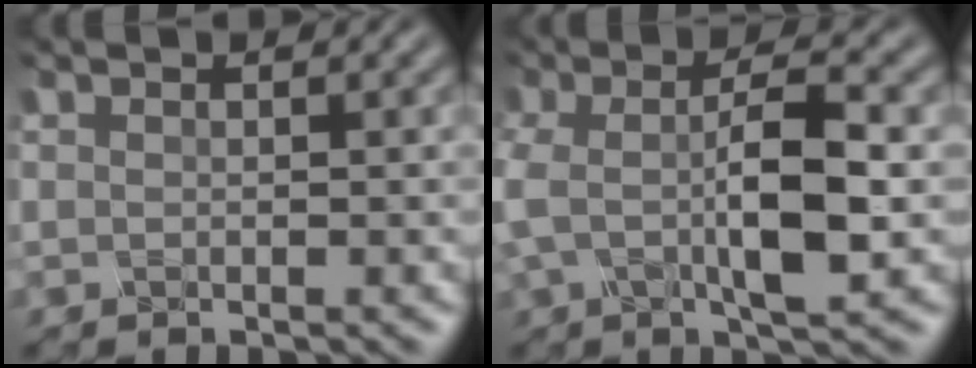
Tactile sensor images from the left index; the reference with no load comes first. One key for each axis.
{"total": 7.3, "fx": -1.3, "fy": 2.4, "fz": 6.8, "tx": -0.132, "ty": 0.003, "tz": -0.030}